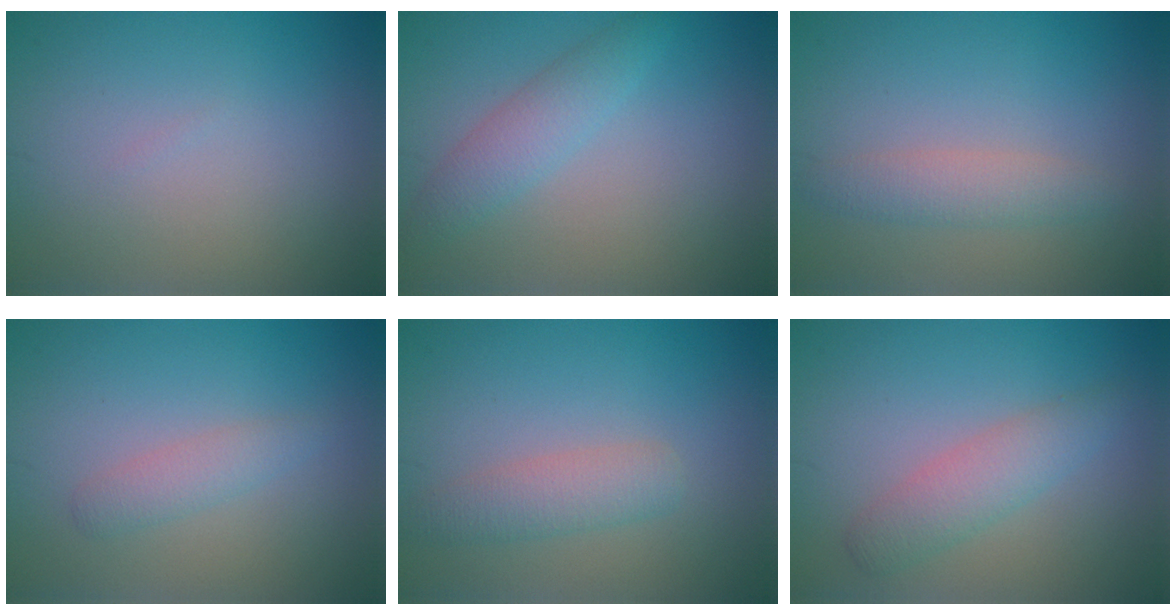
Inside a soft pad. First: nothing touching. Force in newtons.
{"total": 2.8, "press": 2.8, "slide": 0.1}
{"total": 2.2, "press": 2.2, "slide": 0.1}
{"total": 1.1, "press": 1.1, "slide": 0.1}
{"total": 2.6, "press": 2.6, "slide": 0.2}
{"total": 2.9, "press": 2.9, "slide": 0.1}